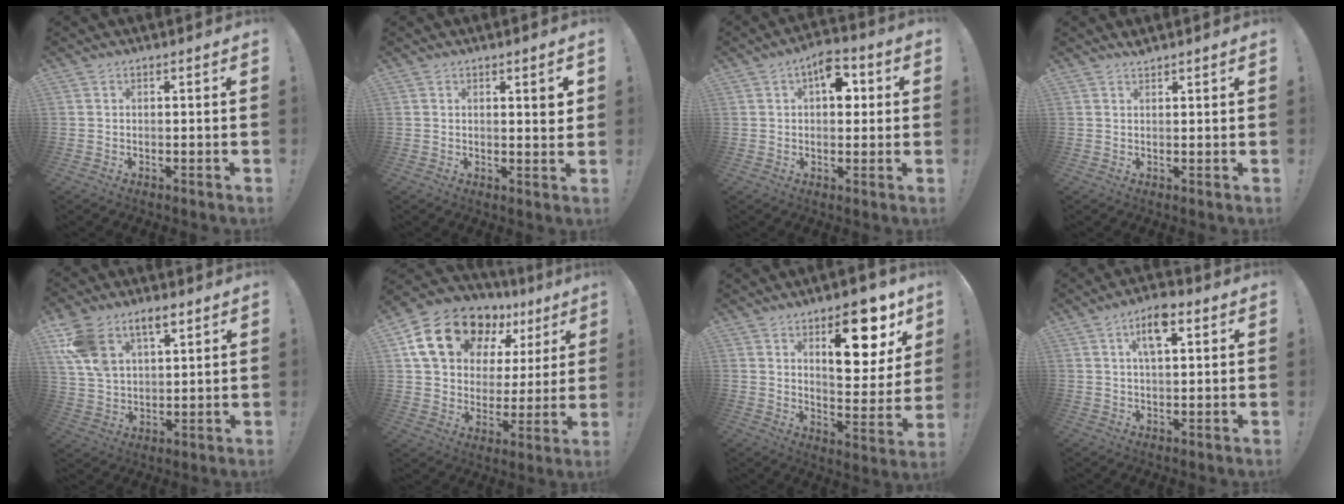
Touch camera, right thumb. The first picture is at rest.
{"total": 3.0, "force": [1.4, 0.6, 2.5], "torque": [-0.019, -0.012, 0.016]}
{"total": 8.5, "force": [2.4, 5.2, 6.2], "torque": [-0.076, 0.002, 0.039]}
{"total": 1.2, "force": [1.1, -0.1, 0.2], "torque": [-0.002, -0.006, 0.021]}
{"total": 12.6, "force": [7.2, 7.5, 7.0], "torque": [-0.136, -0.026, 0.139]}
{"total": 19.1, "force": [11.5, 11.5, 10.1], "torque": [-0.159, -0.062, 0.218]}
{"total": 17.3, "force": [9.1, 7.4, 12.6], "torque": [-0.154, -0.055, 0.146]}
{"total": 8.2, "force": [3.6, 3.7, 6.4], "torque": [-0.093, -0.002, 0.059]}